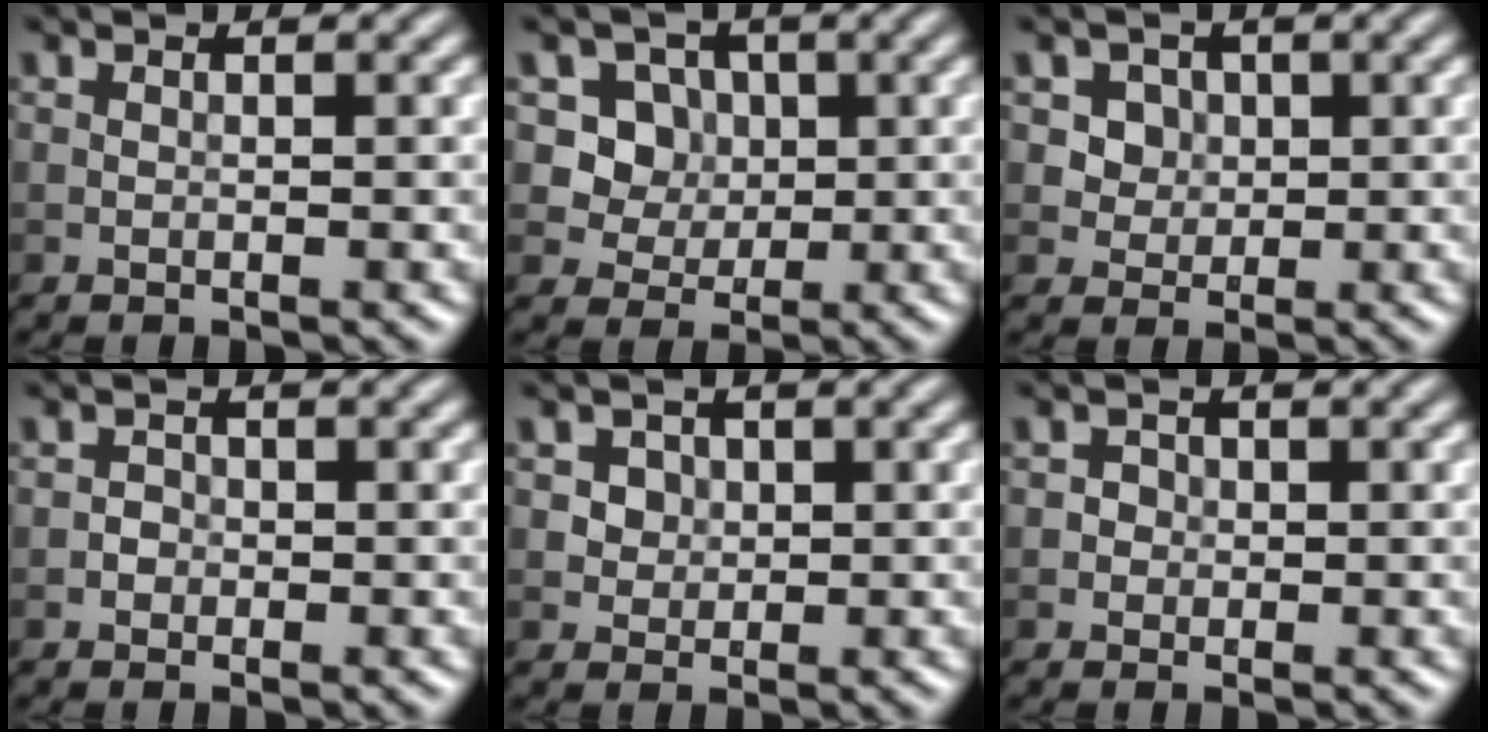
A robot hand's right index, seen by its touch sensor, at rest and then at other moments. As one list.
[{"total": 4.2, "force": [1.0, 3.8, 1.5], "torque": [-0.025, -0.010, 0.022]}, {"total": 3.7, "force": [1.5, 3.1, 1.5], "torque": [-0.030, -0.001, 0.030]}, {"total": 0.8, "force": [-0.3, 0.7, 0.2], "torque": [0.003, 0.000, -0.007]}, {"total": 2.7, "force": [1.1, 2.2, 1.1], "torque": [-0.019, 0.001, 0.024]}, {"total": 1.0, "force": [0.0, 0.9, 0.2], "torque": [0.010, -0.001, -0.003]}]